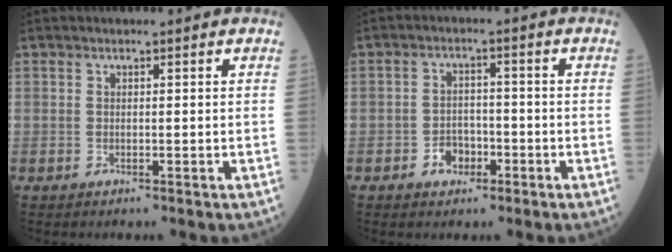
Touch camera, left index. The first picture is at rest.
{"total": 3.6, "force": [-1.9, 2.5, 1.7], "torque": [-0.029, 0.005, -0.031]}